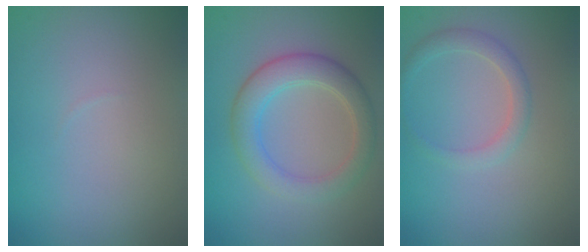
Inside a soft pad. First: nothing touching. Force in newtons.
{"total": 4.2, "press": 4.2, "slide": 0.2}
{"total": 1.7, "press": 1.7, "slide": 0.1}